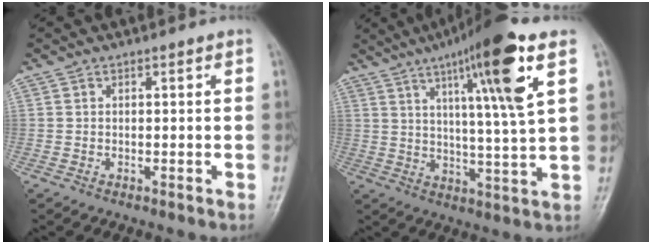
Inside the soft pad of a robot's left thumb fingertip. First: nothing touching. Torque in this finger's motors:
{"motor_torque": [0.57, 0.74, 1.82, -0.94, 0.46]}